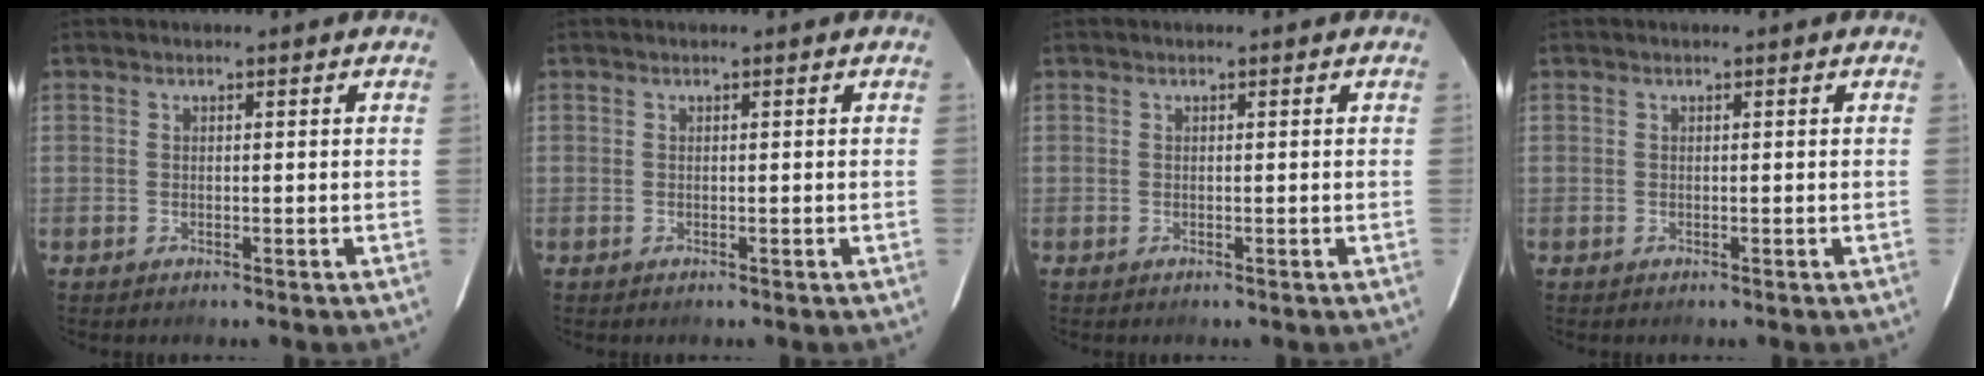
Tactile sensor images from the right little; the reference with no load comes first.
{"total": 0.0}
{"total": 0.0}
{"total": 0.0}